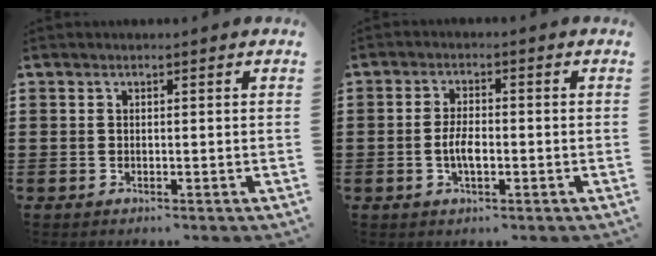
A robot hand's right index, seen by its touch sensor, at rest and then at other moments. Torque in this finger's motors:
{"motor_torque": [1.17, 0.97, 0.12, 0.06]}